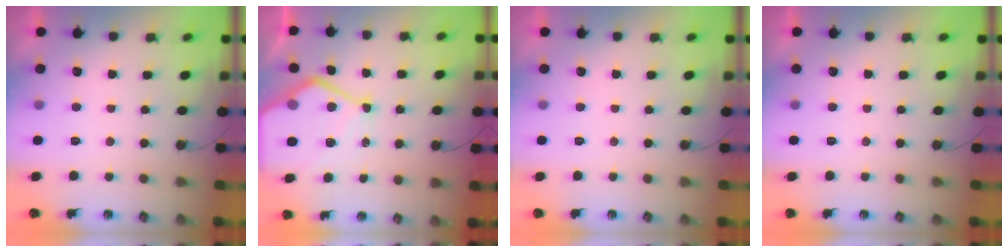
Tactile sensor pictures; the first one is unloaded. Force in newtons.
{"total": 16.4, "press": 16.4, "slide": 1.5}
{"total": 0.0}
{"total": 0.0}